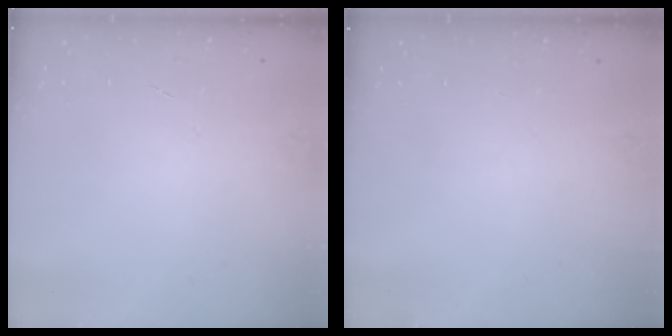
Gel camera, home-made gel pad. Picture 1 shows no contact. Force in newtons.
{"total": 0.0}